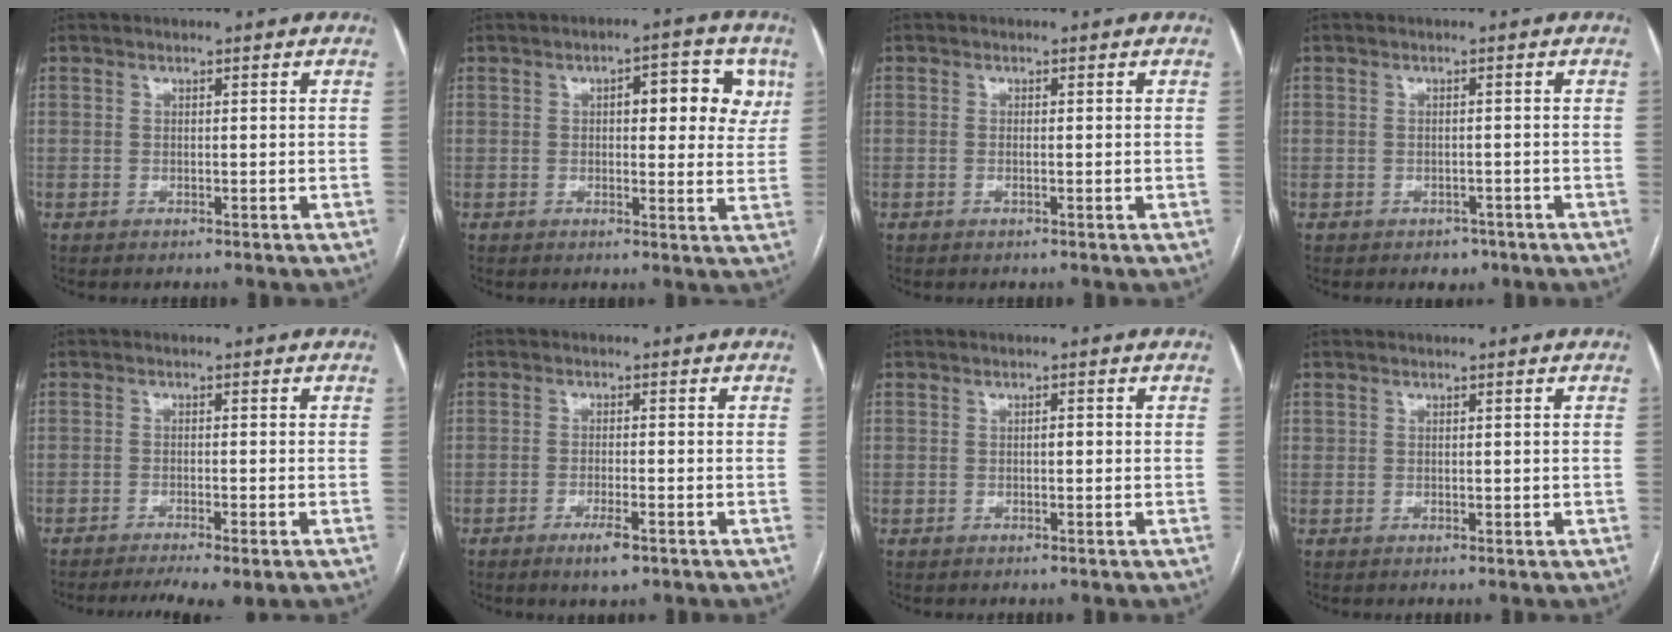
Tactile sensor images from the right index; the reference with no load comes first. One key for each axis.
{"total": 8.9, "fx": 2.9, "fy": 3.7, "fz": 7.5, "tx": -0.082, "ty": 0.018, "tz": 0.033}
{"total": 0.5, "fx": -0.1, "fy": 0.1, "fz": 0.5, "tx": -0.014, "ty": 0.000, "tz": 0.002}
{"total": 2.3, "fx": -1.4, "fy": 1.7, "fz": 0.6, "tx": -0.004, "ty": 0.005, "tz": -0.012}
{"total": 7.5, "fx": -5.5, "fy": 0.6, "fz": 5.0, "tx": -0.074, "ty": -0.008, "tz": -0.085}
{"total": 3.8, "fx": -2.3, "fy": 0.6, "fz": 3.0, "tx": -0.054, "ty": -0.005, "tz": -0.037}
{"total": 0.9, "fx": -0.1, "fy": 0.3, "fz": 0.8, "tx": -0.011, "ty": 0.003, "tz": -0.002}
{"total": 0.7, "fx": 0.3, "fy": 0.6, "fz": 0.2, "tx": -0.001, "ty": 0.005, "tz": 0.008}